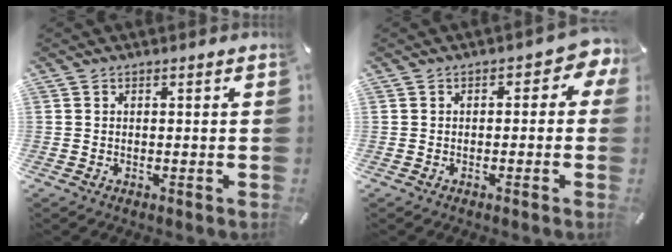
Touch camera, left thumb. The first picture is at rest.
{"total": 3.9, "force": [-0.2, 2.4, 3.1], "torque": [-0.043, 0.008, -0.009]}